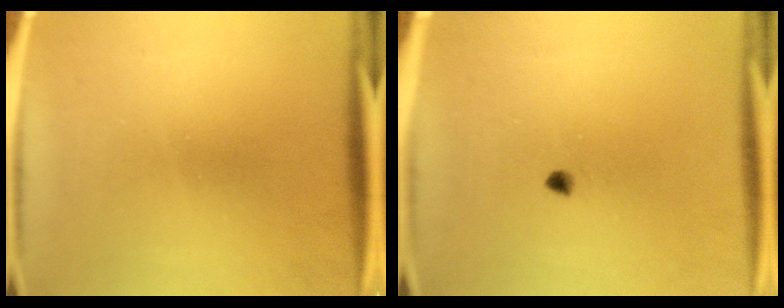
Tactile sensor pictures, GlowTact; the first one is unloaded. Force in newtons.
{"total": 1.1}